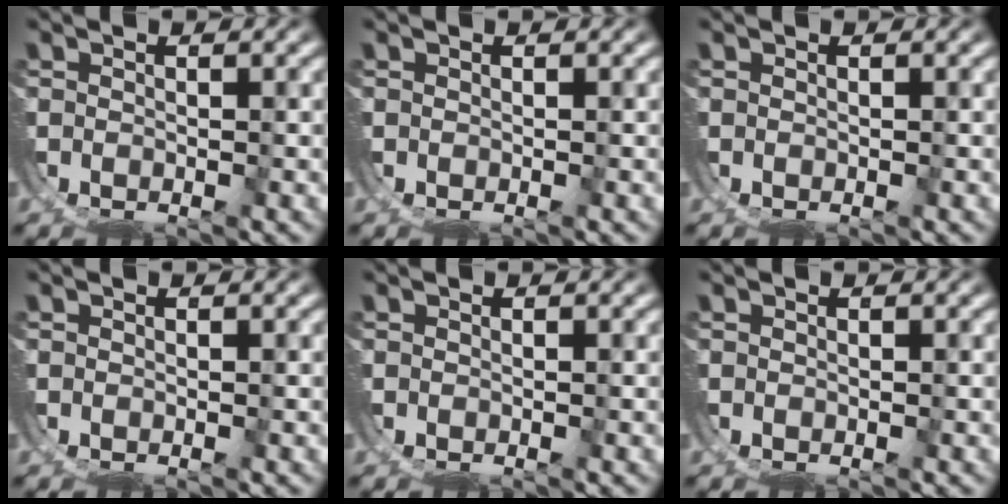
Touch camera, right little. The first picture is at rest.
{"total": 0.0}
{"total": 0.0}
{"total": 0.0}
{"total": 0.0}
{"total": 0.0}